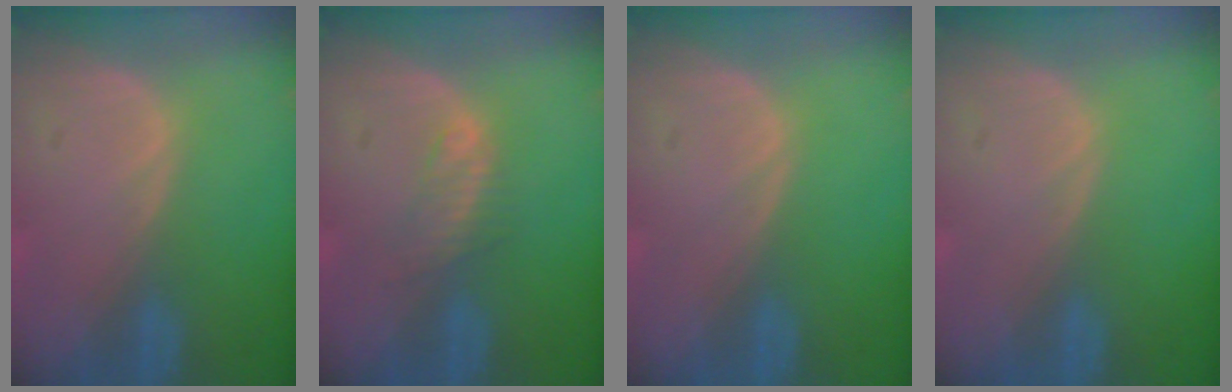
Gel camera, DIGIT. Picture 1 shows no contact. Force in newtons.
{"total": 2.3, "press": 2.3, "slide": 0.2}
{"total": 0.0}
{"total": 0.0}